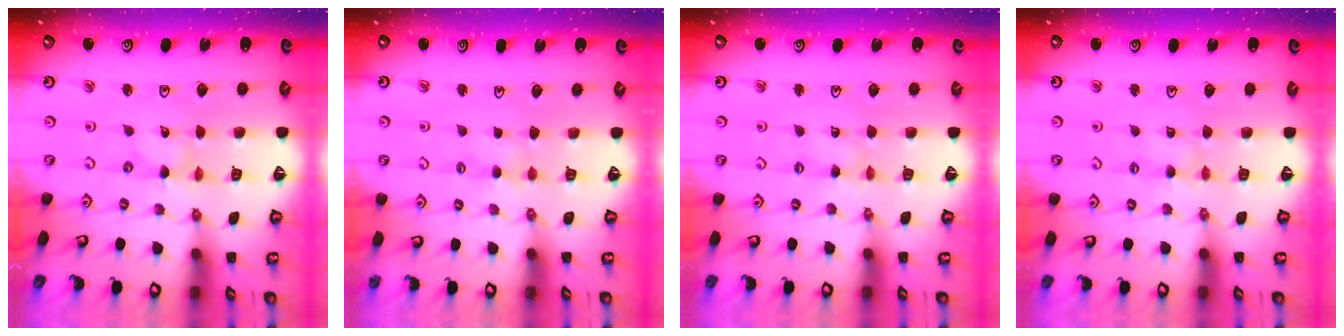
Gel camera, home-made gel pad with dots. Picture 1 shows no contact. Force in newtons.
{"total": 2.2, "press": 2.2, "slide": 0.5}
{"total": 1.5, "press": 1.5, "slide": 0.3}
{"total": 2.0, "press": 2.0, "slide": 0.3}